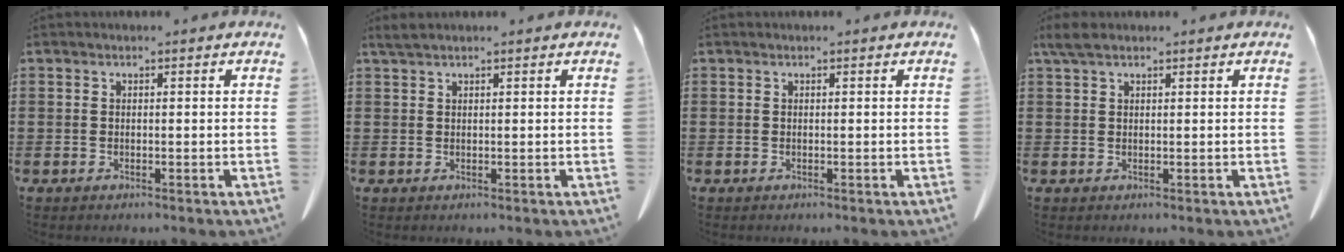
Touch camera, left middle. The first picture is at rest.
{"total": 1.2, "force": [1.0, 0.1, 0.8], "torque": [-0.017, 0.001, 0.018]}
{"total": 0.0}
{"total": 2.2, "force": [1.3, 0.8, 1.5], "torque": [-0.034, 0.004, 0.025]}